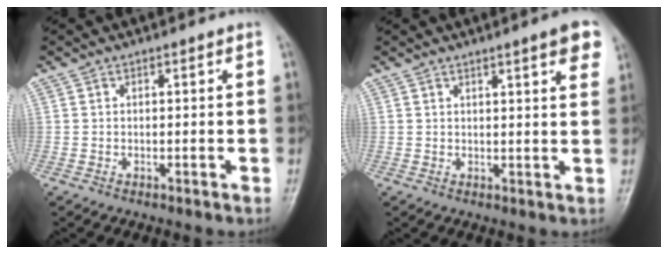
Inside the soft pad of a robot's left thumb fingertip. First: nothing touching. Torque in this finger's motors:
{"motor_torque": [0.01, 0.26, -0.15, 0.02, 0.01]}